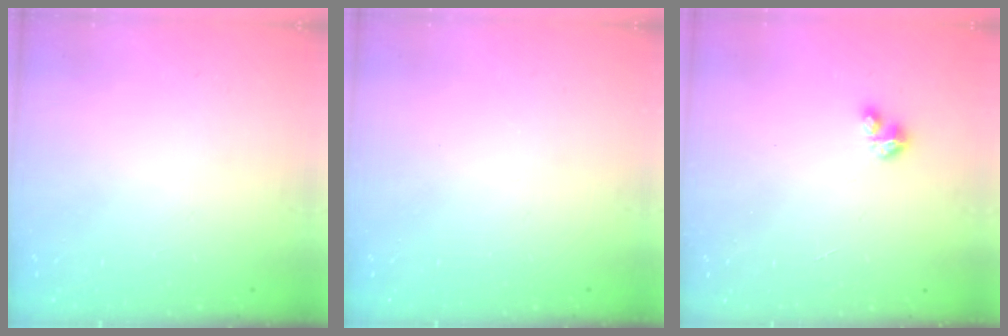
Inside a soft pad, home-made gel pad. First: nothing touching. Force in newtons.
{"total": 0.0}
{"total": 1.9, "press": 1.9, "slide": 0.3}